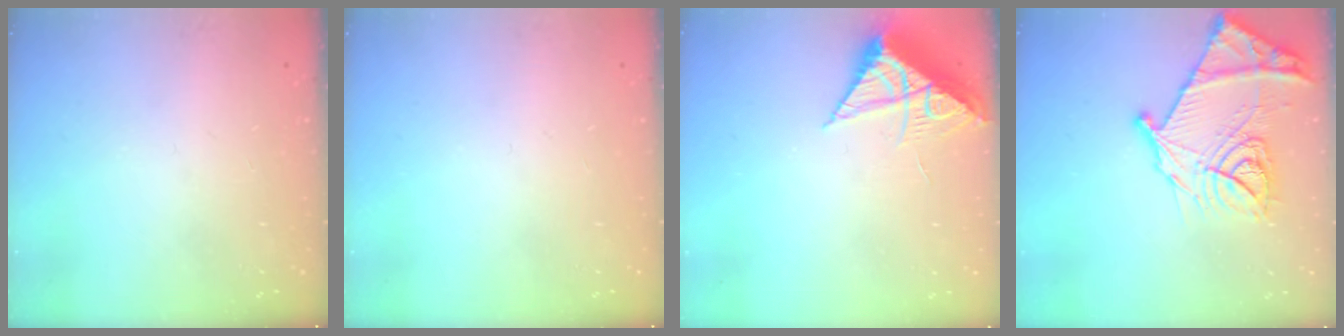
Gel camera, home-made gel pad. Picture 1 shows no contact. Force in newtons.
{"total": 0.0}
{"total": 8.3, "press": 8.3, "slide": 0.3}
{"total": 22.2, "press": 22.1, "slide": 2.4}